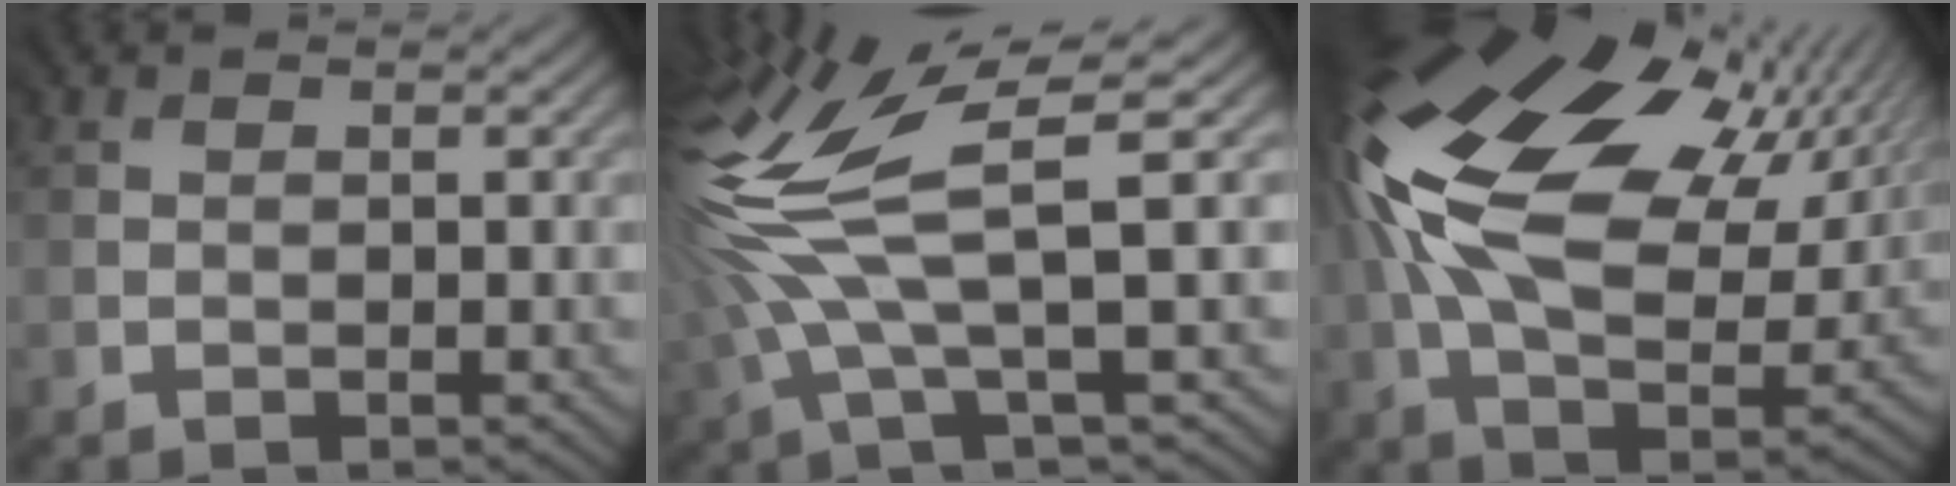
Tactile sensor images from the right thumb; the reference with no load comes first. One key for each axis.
{"total": 11.7, "fx": 1.5, "fy": 3.2, "fz": 11.1, "tx": -0.253, "ty": 0.012, "tz": 0.034}
{"total": 19.2, "fx": 5.9, "fy": 10.6, "fz": 14.8, "tx": -0.308, "ty": 0.012, "tz": 0.109}